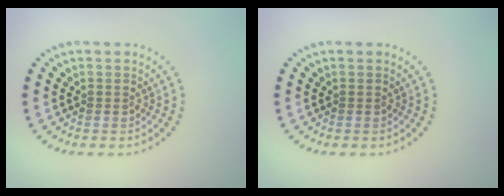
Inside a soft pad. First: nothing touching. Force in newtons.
{"total": 0.0}